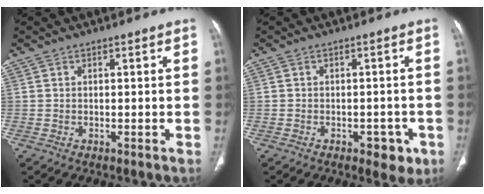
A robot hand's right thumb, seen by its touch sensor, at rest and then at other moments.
{"total": 4.5, "force": [-2.2, 2.6, 2.9], "torque": [-0.015, 0.009, -0.026]}